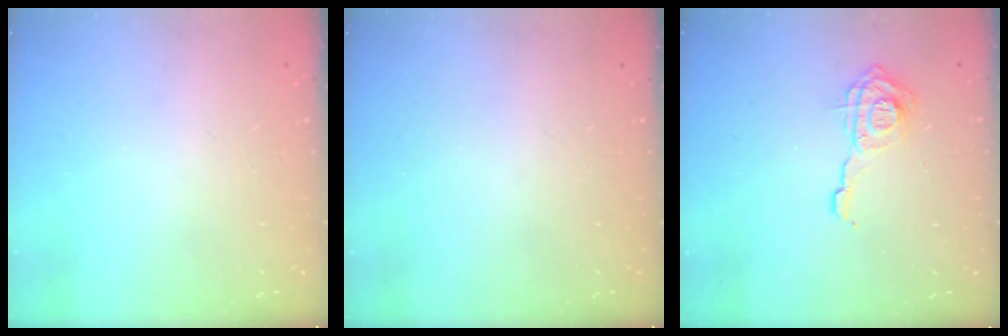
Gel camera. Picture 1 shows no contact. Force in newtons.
{"total": 0.0}
{"total": 10.8, "press": 10.8, "slide": 0.9}